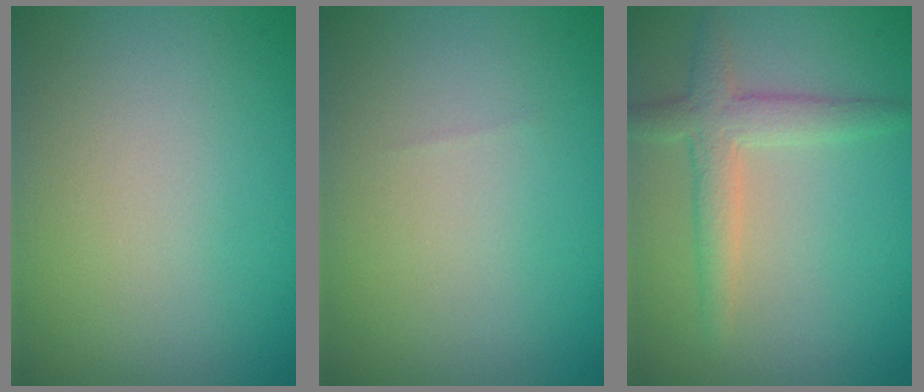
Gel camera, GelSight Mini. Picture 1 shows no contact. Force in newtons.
{"total": 0.0}
{"total": 3.1, "press": 3.1, "slide": 0.2}